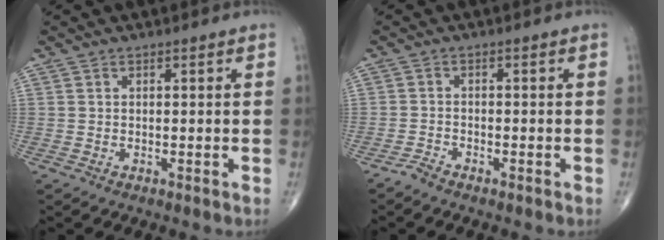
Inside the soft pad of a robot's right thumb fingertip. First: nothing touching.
{"total": 1.7, "force": [-1.6, 0.3, 0.5], "torque": [-0.018, 0.004, -0.034]}